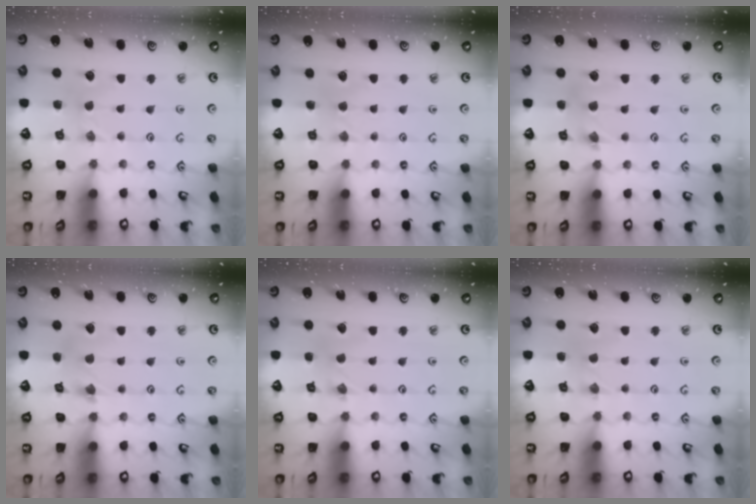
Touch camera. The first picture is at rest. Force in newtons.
{"total": 1.8, "press": 1.8, "slide": 0.3}
{"total": 3.9, "press": 3.9, "slide": 0.4}
{"total": 3.3, "press": 3.3, "slide": 0.3}
{"total": 0.0}
{"total": 0.9, "press": 0.9, "slide": 0.2}